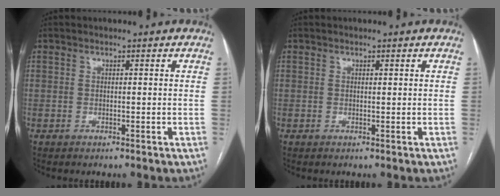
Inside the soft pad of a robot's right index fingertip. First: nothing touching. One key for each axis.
{"total": 0.0}